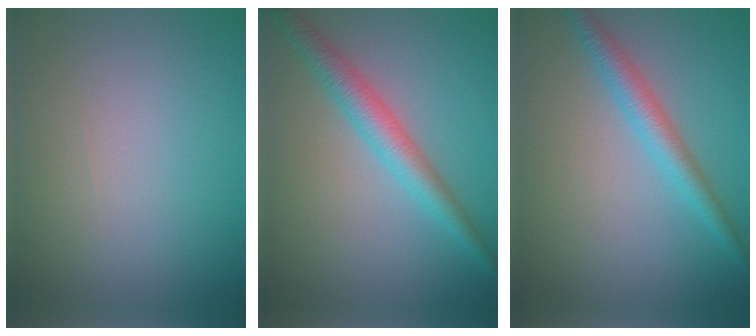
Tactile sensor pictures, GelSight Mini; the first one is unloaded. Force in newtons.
{"total": 3.5, "press": 3.5, "slide": 0.1}
{"total": 2.9, "press": 2.9, "slide": 0.1}